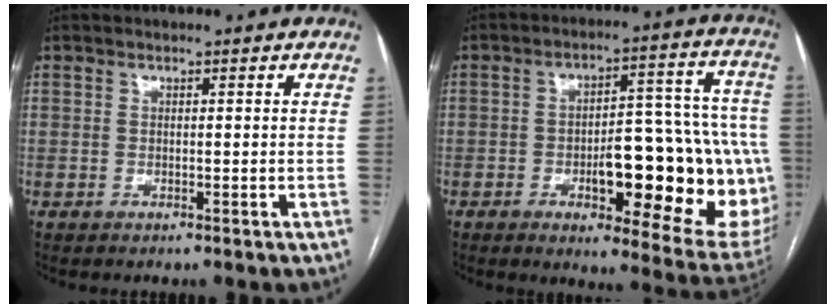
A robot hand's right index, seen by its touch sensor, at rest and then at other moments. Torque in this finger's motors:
{"motor_torque": [1.28, -0.78, 0.54, 0.17]}